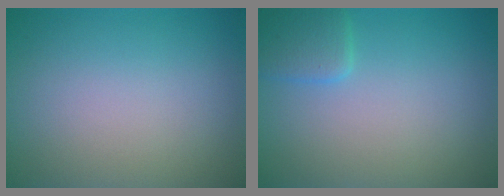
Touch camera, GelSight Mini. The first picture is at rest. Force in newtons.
{"total": 2.1, "press": 2.1, "slide": 0.1}